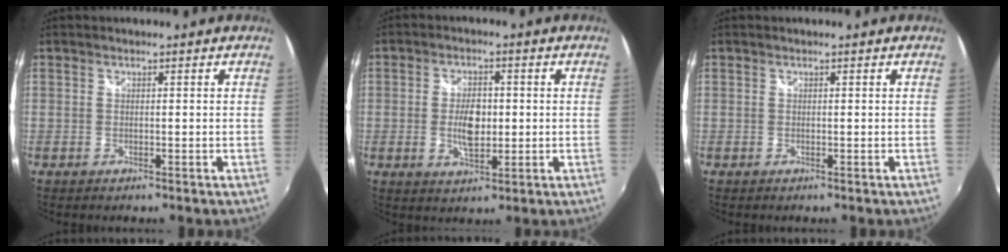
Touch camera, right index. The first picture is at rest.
{"total": 6.4, "force": [-0.4, 3.3, 5.5], "torque": [-0.103, -0.001, -0.006]}
{"total": 0.0}